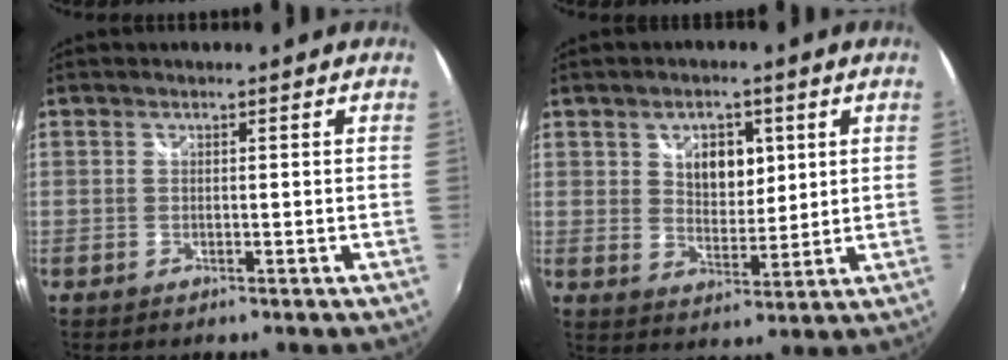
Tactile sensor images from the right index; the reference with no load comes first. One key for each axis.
{"total": 7.1, "fx": 2.7, "fy": 4.6, "fz": 4.8, "tx": -0.072, "ty": 0.007, "tz": 0.049}